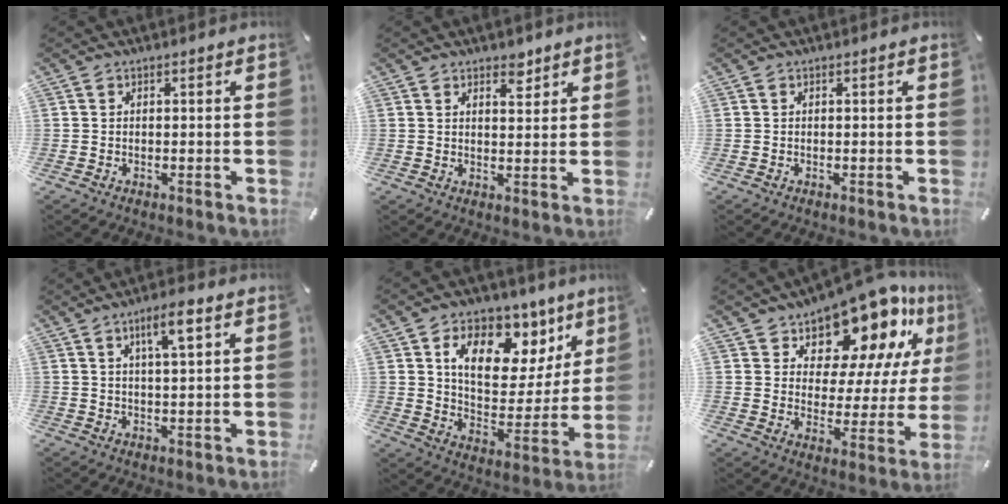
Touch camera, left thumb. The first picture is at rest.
{"total": 4.0, "force": [3.0, 2.1, 1.6], "torque": [0.003, -0.022, 0.047]}
{"total": 0.0}
{"total": 6.8, "force": [3.2, 1.4, 5.9], "torque": [-0.105, -0.001, 0.050]}
{"total": 16.3, "force": [9.3, 10.0, 8.9], "torque": [-0.141, -0.058, 0.161]}
{"total": 15.3, "force": [12.5, 7.1, 5.3], "torque": [-0.087, -0.117, 0.213]}